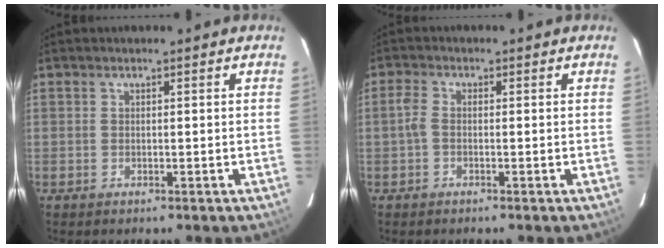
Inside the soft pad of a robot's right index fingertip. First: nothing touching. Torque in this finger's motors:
{"motor_torque": [0.22, -0.11, 0.17, 0.04]}